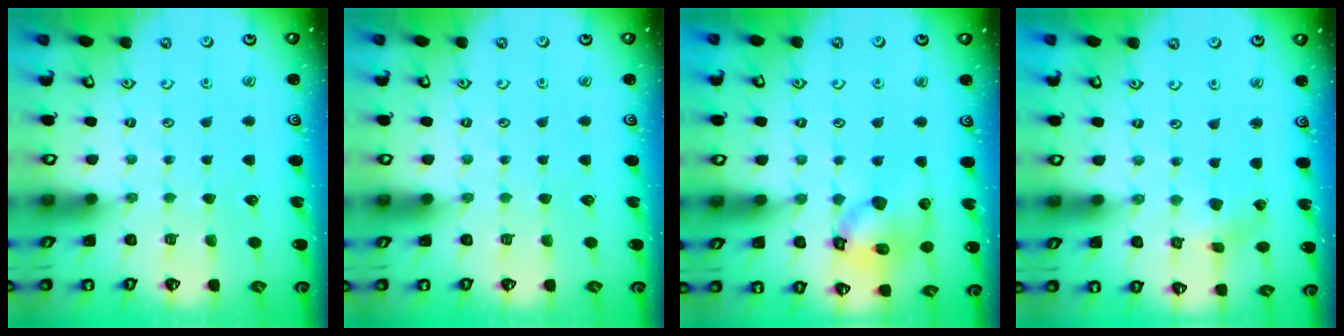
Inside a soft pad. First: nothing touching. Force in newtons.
{"total": 0.0}
{"total": 14.2, "press": 14.1, "slide": 2.1}
{"total": 1.5, "press": 1.5, "slide": 0.0}